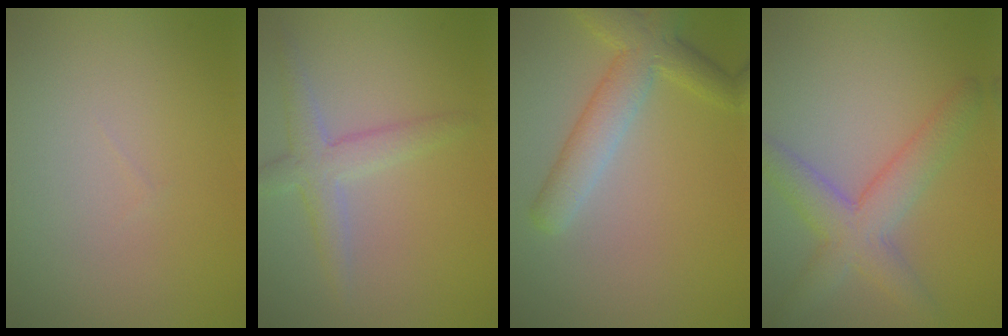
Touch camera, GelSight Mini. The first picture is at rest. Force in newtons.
{"total": 2.9, "press": 2.9, "slide": 0.2}
{"total": 4.6, "press": 4.6, "slide": 0.2}
{"total": 4.6, "press": 4.6, "slide": 0.2}